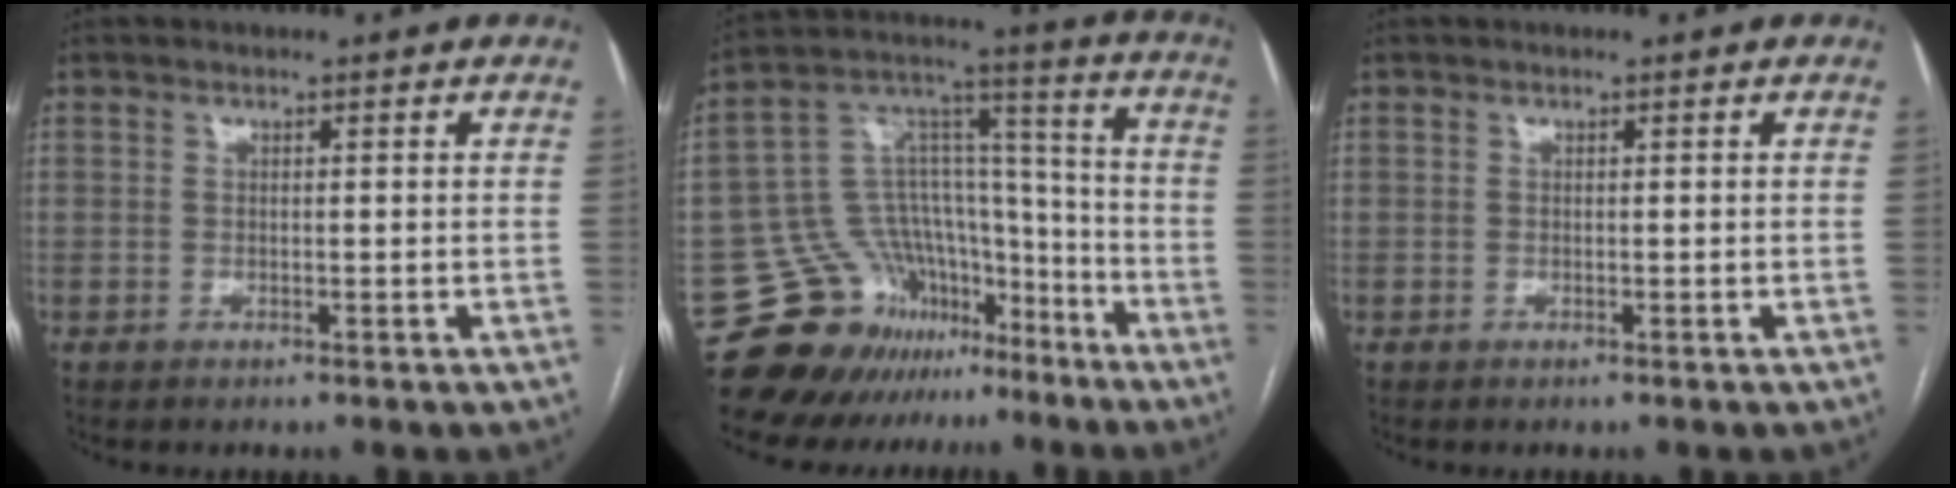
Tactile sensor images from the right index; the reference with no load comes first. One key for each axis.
{"total": 16.6, "fx": -12.0, "fy": 10.3, "fz": 5.1, "tx": -0.078, "ty": 0.092, "tz": -0.193}
{"total": 0.0}